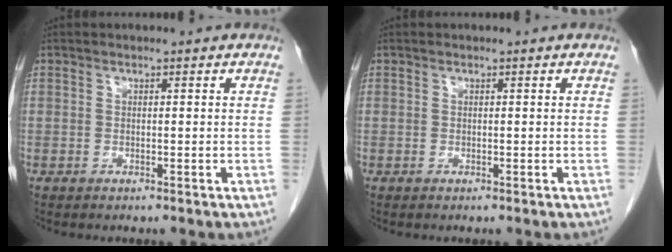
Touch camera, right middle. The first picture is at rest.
{"total": 0.0}